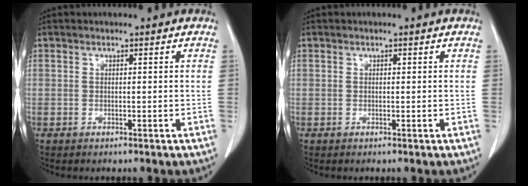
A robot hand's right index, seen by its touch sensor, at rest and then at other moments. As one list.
[{"total": 0.0}]